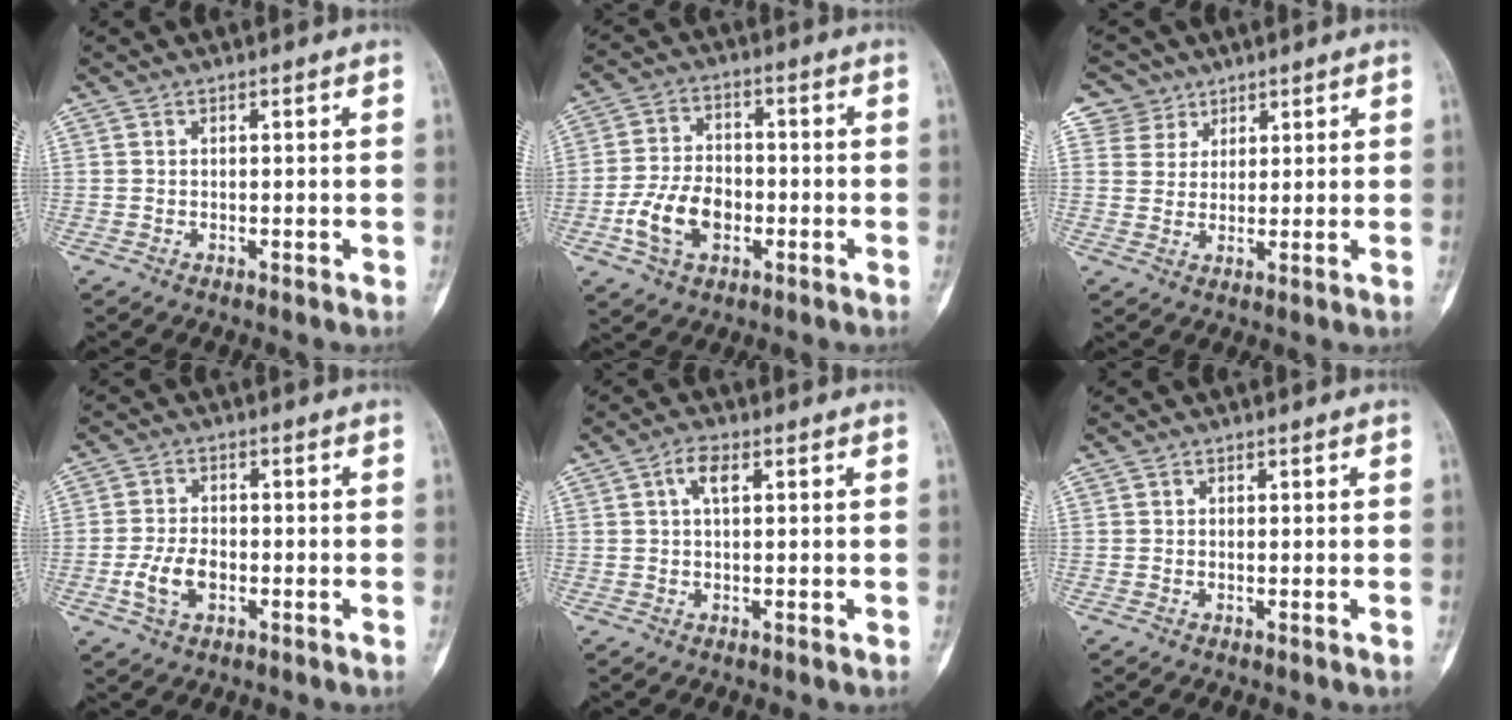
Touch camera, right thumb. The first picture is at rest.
{"total": 10.0, "force": [-3.1, 6.5, 6.9], "torque": [-0.125, 0.022, -0.056]}
{"total": 5.2, "force": [3.1, 4.2, -0.6], "torque": [0.039, -0.013, 0.054]}
{"total": 5.8, "force": [-1.7, 3.5, 4.3], "torque": [-0.089, 0.011, -0.032]}
{"total": 3.4, "force": [1.1, 1.6, 2.7], "torque": [-0.052, 0.006, 0.017]}
{"total": 0.0}